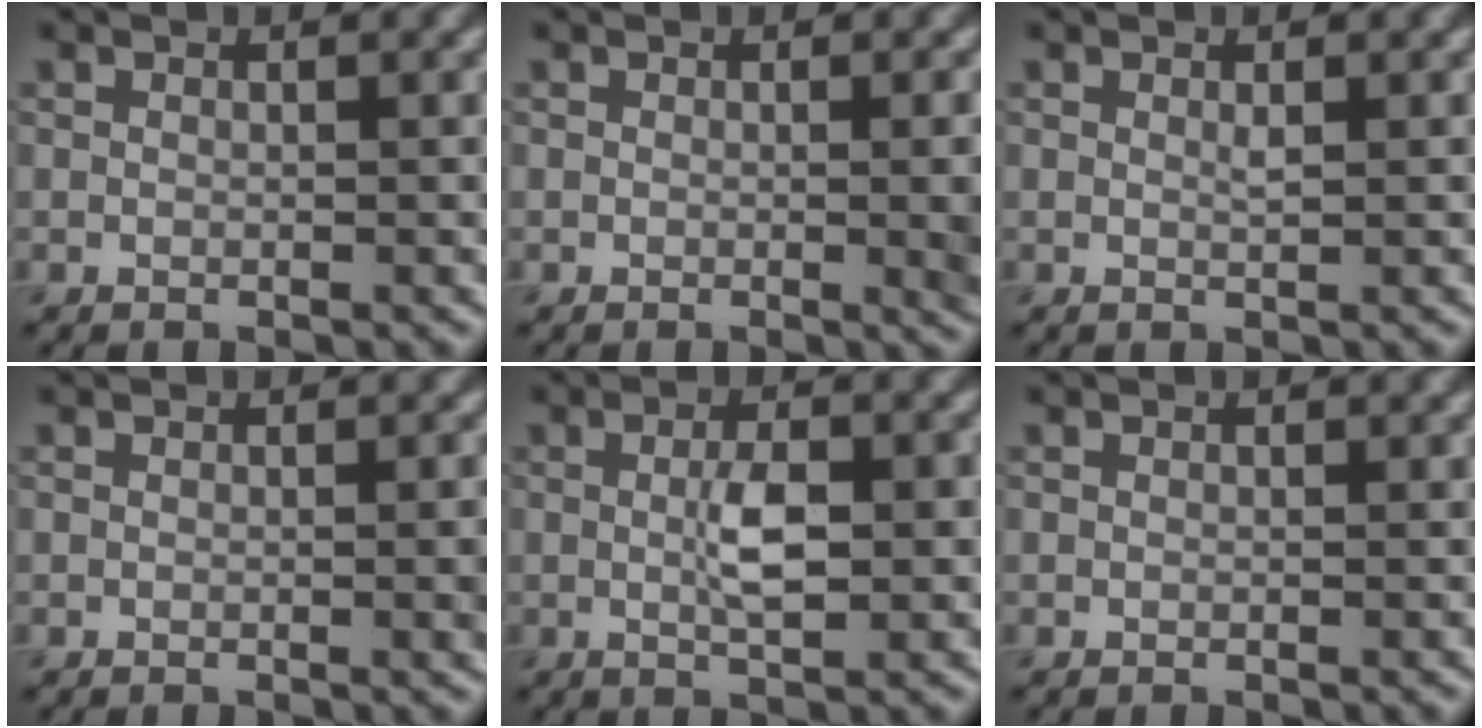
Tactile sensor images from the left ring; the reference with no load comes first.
{"total": 2.7, "force": [-0.2, 0.6, 2.6], "torque": [-0.027, -0.002, -0.002]}
{"total": 0.6, "force": [0.2, 0.1, 0.5], "torque": [-0.009, -0.001, 0.004]}
{"total": 1.6, "force": [-0.1, 0.4, 1.6], "torque": [-0.017, 0.000, -0.002]}
{"total": 3.7, "force": [0.0, 1.3, 3.5], "torque": [-0.066, -0.001, 0.001]}
{"total": 0.0}